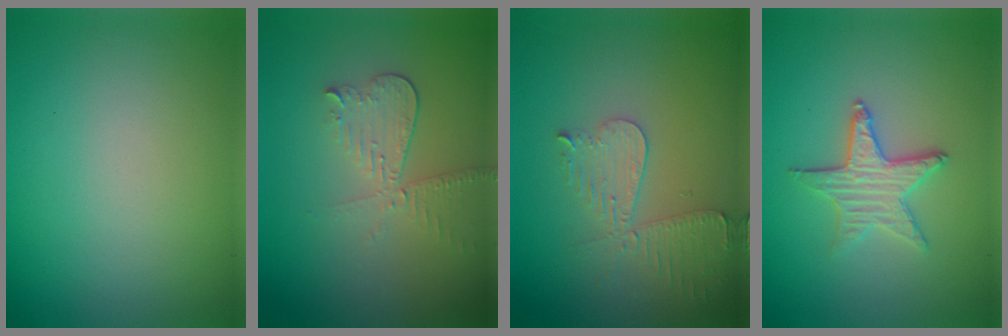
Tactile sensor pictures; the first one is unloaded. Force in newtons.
{"total": 3.0, "press": 2.7, "slide": 1.5}
{"total": 3.6, "press": 3.2, "slide": 1.8}
{"total": 3.2, "press": 2.8, "slide": 1.5}